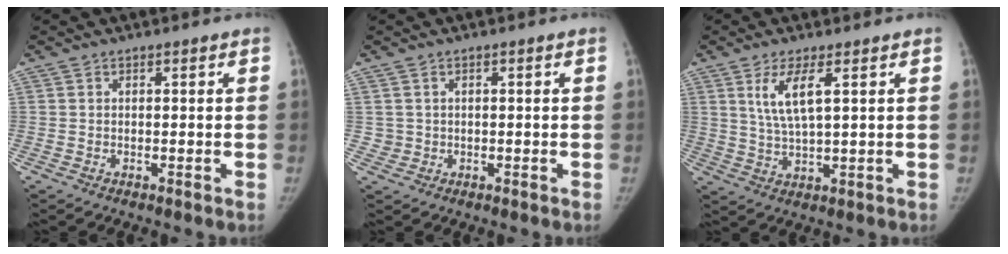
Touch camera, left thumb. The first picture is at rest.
{"total": 1.5, "force": [0.0, 1.4, -0.3], "torque": [0.016, 0.004, 0.001]}
{"total": 6.3, "force": [2.5, 1.4, 5.7], "torque": [-0.121, -0.018, 0.055]}